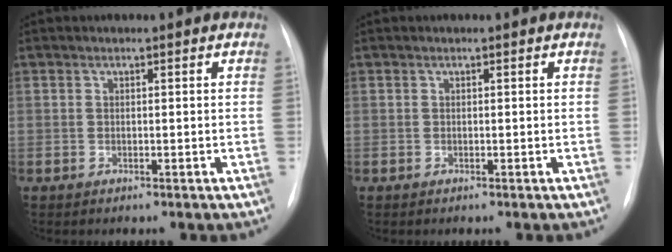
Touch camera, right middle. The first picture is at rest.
{"total": 0.0}